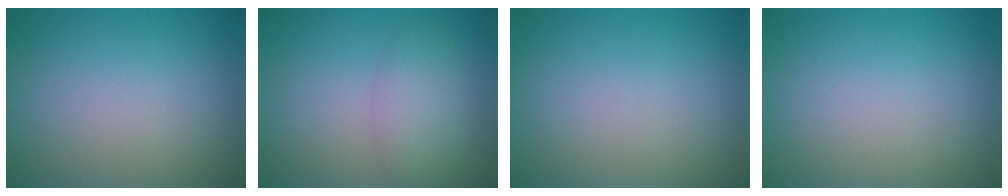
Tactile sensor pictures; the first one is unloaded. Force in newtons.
{"total": 3.5, "press": 3.5, "slide": 0.1}
{"total": 0.0}
{"total": 0.0}